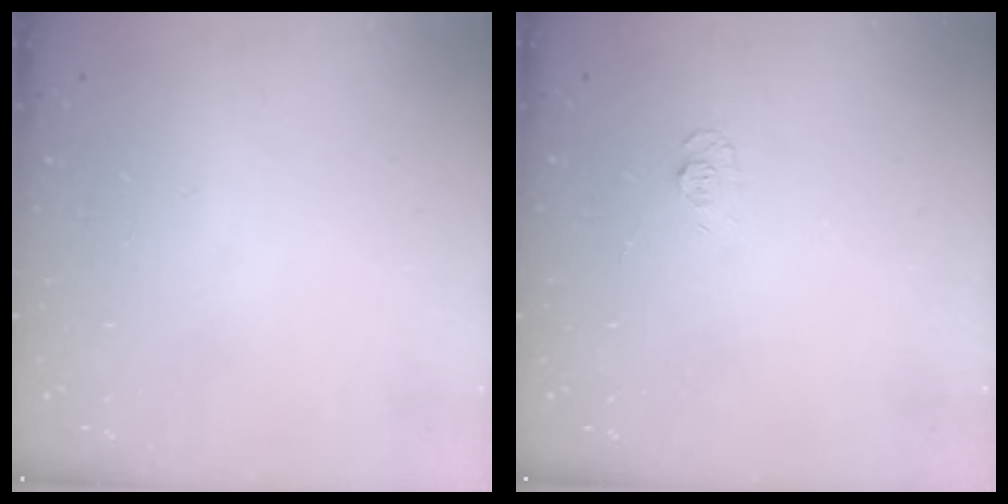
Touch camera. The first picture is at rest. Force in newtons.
{"total": 4.8, "press": 4.8, "slide": 0.5}